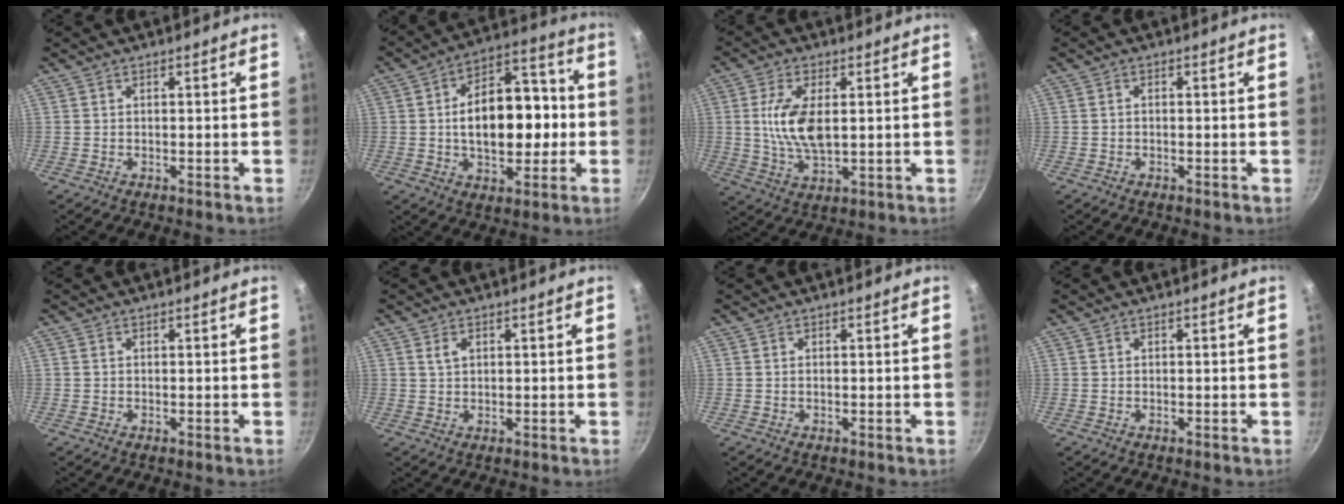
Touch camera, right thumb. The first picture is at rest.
{"total": 18.2, "force": [-0.9, 11.1, 14.4], "torque": [-0.179, 0.038, -0.015]}
{"total": 10.1, "force": [1.2, 4.9, 8.8], "torque": [-0.172, -0.005, 0.028]}
{"total": 0.7, "force": [-0.2, 0.5, 0.4], "torque": [-0.010, 0.007, -0.004]}
{"total": 0.0}
{"total": 1.9, "force": [0.8, 1.2, 1.3], "torque": [-0.022, -0.003, 0.018]}
{"total": 0.0}
{"total": 0.0}